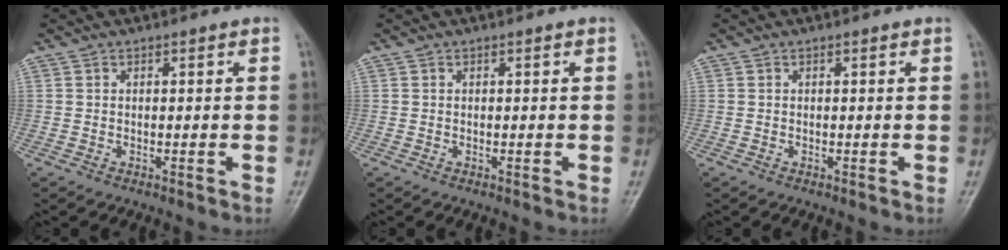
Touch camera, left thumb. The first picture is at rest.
{"total": 0.0}
{"total": 0.0}